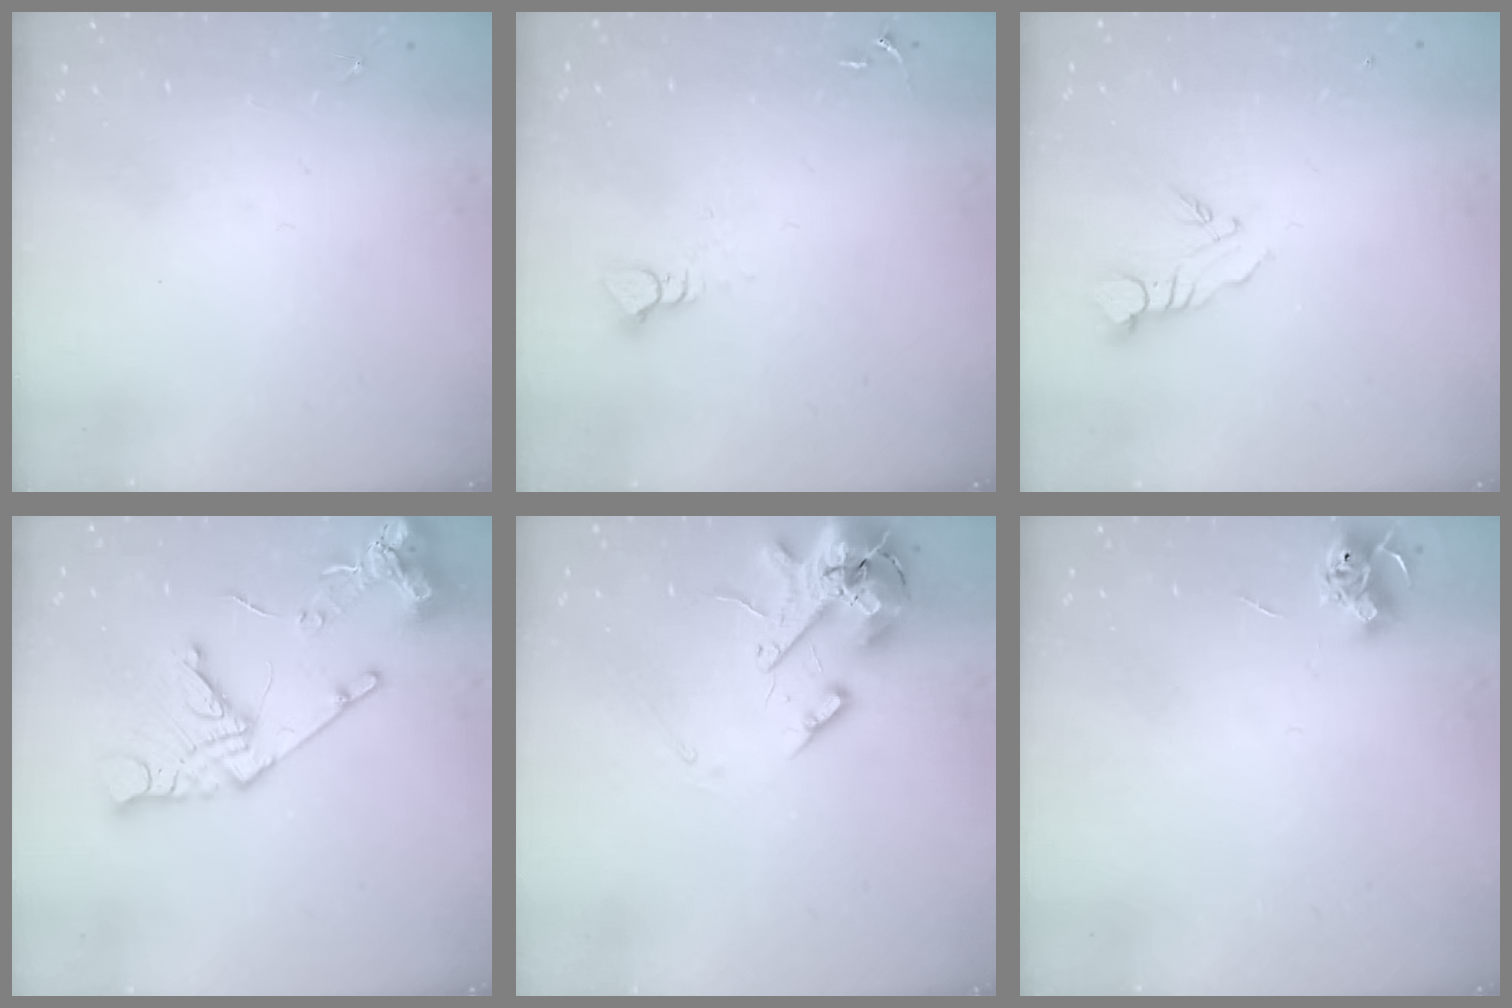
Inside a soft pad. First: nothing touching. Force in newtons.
{"total": 3.9, "press": 3.8, "slide": 0.5}
{"total": 4.2, "press": 4.2, "slide": 0.1}
{"total": 16.4, "press": 16.3, "slide": 1.9}
{"total": 14.6, "press": 14.4, "slide": 2.4}
{"total": 6.5, "press": 6.5, "slide": 0.8}